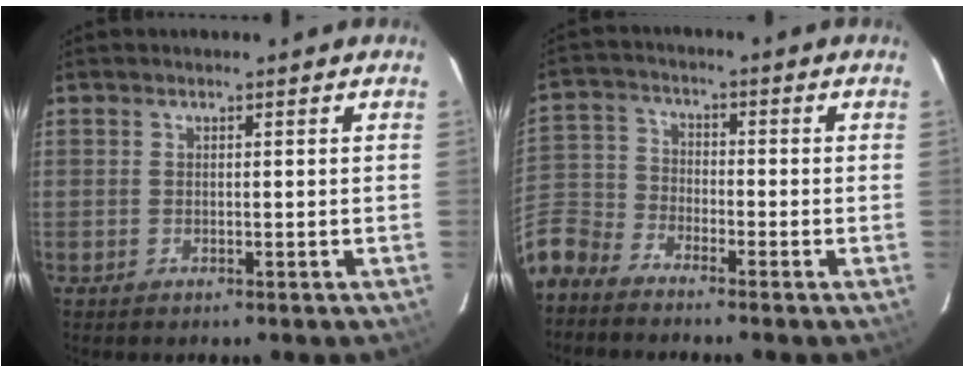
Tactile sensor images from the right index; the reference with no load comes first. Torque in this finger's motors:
{"motor_torque": [-0.16, -0.58, -0.14, -0.21]}